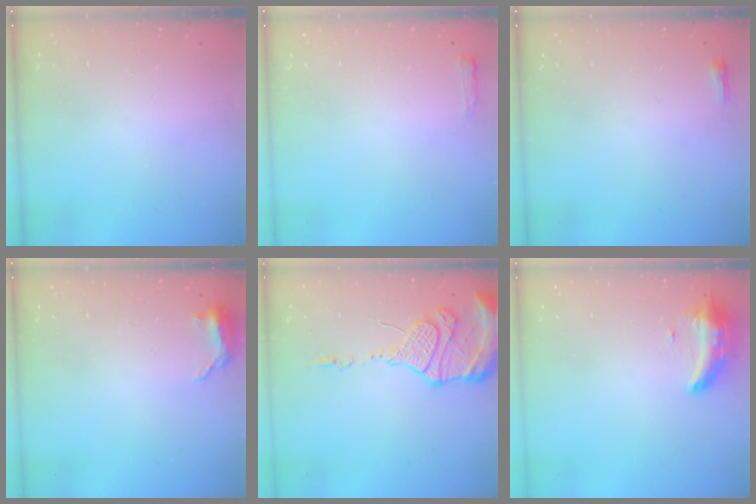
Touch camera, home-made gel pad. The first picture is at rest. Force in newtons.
{"total": 2.7, "press": 2.6, "slide": 0.5}
{"total": 2.3, "press": 2.2, "slide": 0.7}
{"total": 5.7, "press": 5.6, "slide": 1.4}
{"total": 15.6, "press": 15.1, "slide": 3.7}
{"total": 8.3, "press": 8.2, "slide": 1.5}